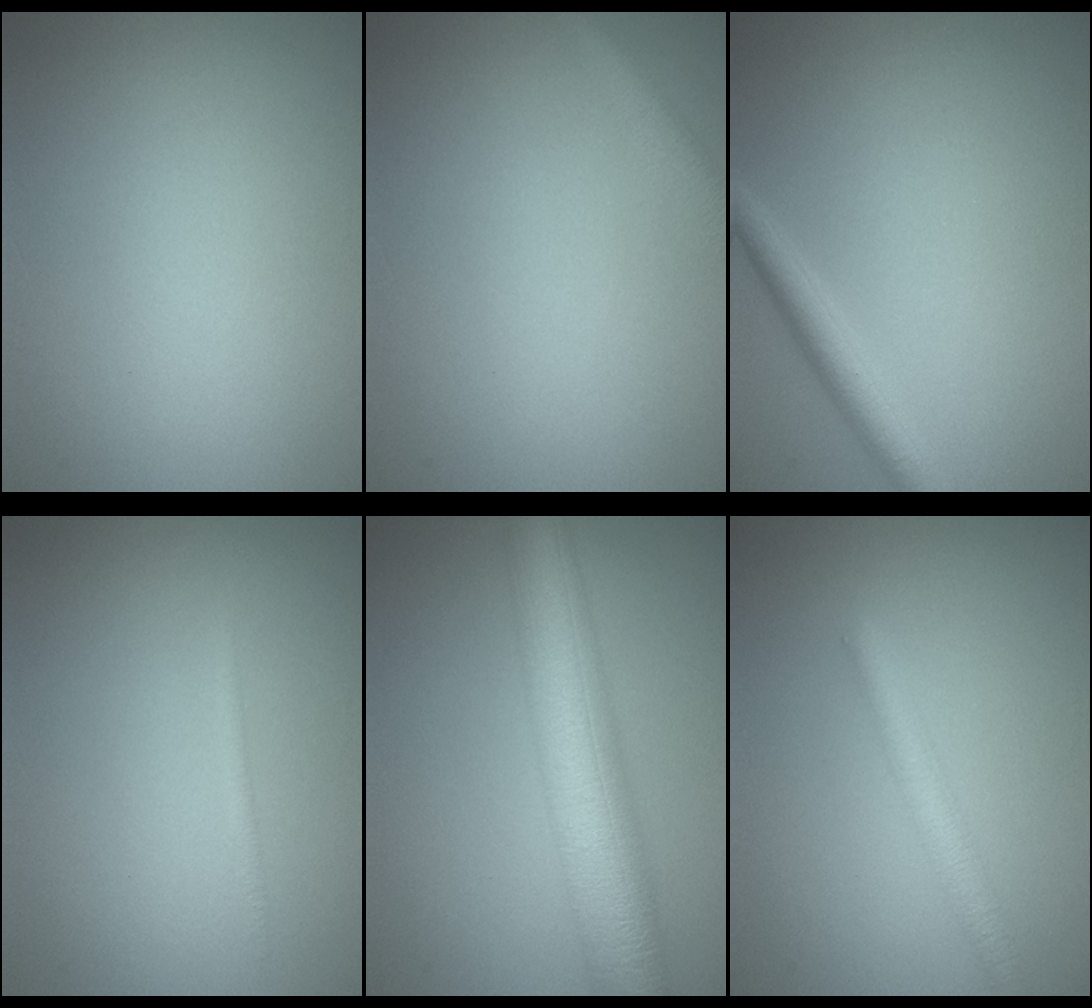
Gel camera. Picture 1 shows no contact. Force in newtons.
{"total": 2.3, "press": 2.3, "slide": 0.1}
{"total": 2.3, "press": 2.3, "slide": 0.2}
{"total": 0.7, "press": 0.7, "slide": 0.1}
{"total": 9.8, "press": 9.8, "slide": 0.2}
{"total": 2.5, "press": 2.5, "slide": 0.2}